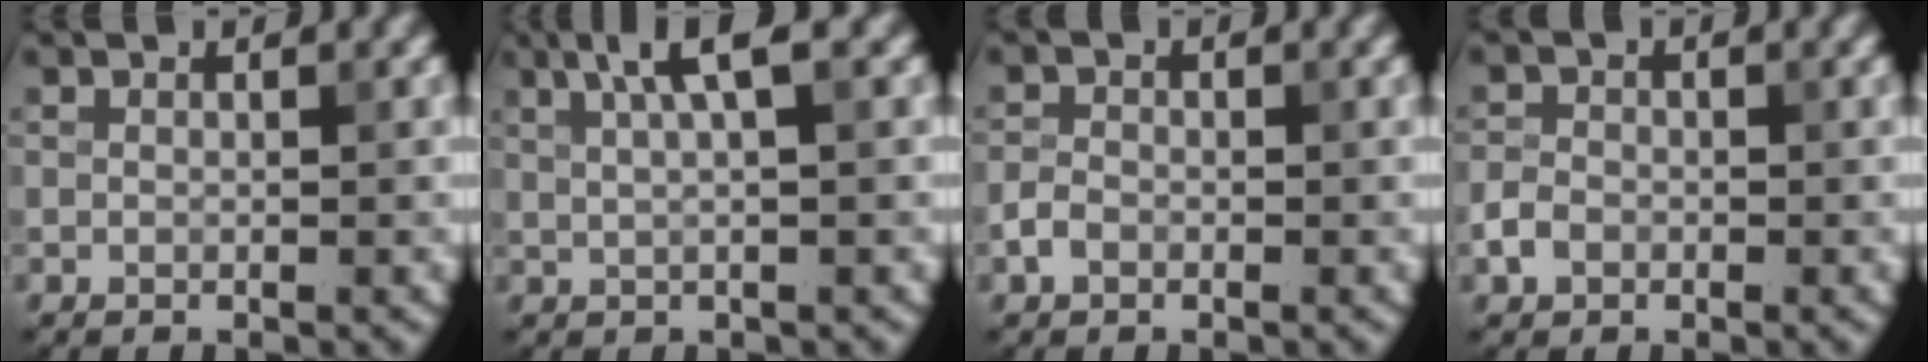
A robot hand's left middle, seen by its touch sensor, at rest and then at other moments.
{"total": 3.6, "force": [1.6, 0.7, 3.1], "torque": [-0.049, 0.005, 0.028]}
{"total": 1.4, "force": [-0.7, 1.0, 0.7], "torque": [-0.011, 0.002, -0.019]}
{"total": 1.7, "force": [-0.8, 1.3, 0.7], "torque": [-0.010, 0.002, -0.021]}